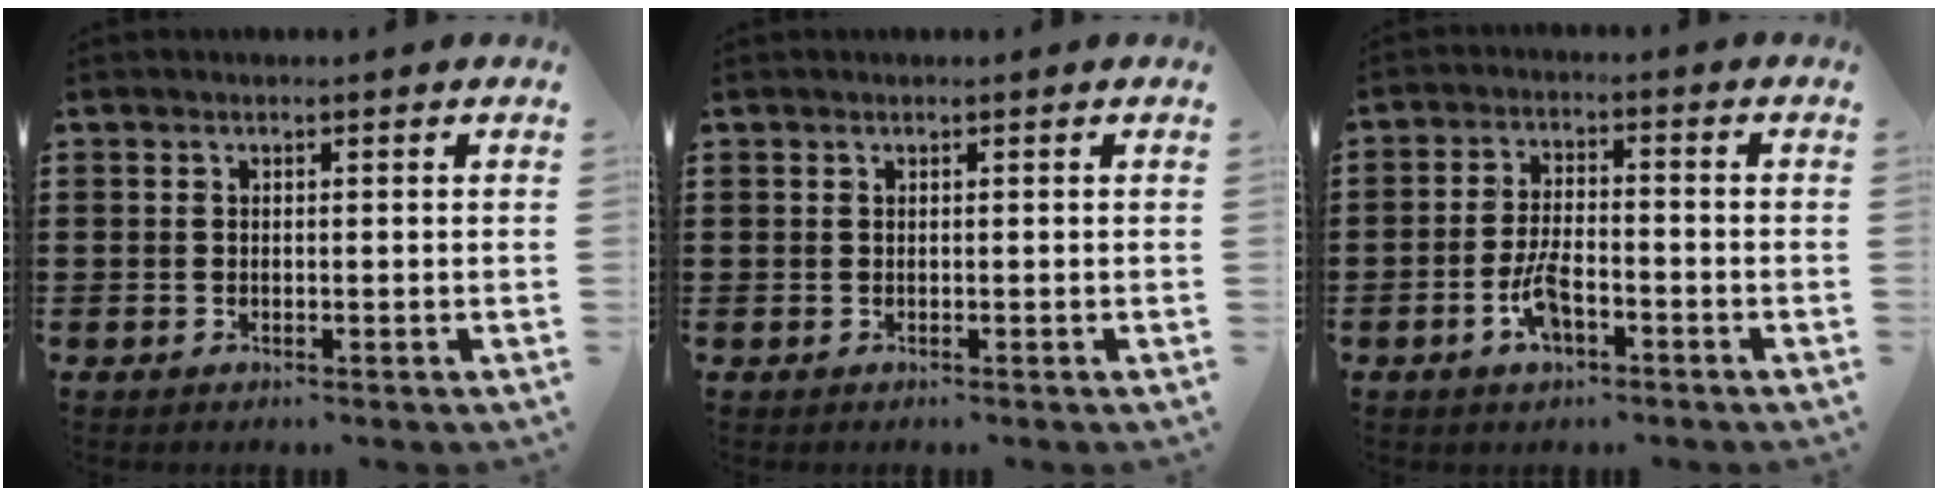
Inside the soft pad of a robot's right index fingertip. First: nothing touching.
{"total": 0.0}
{"total": 5.7, "force": [-2.6, 2.3, 4.5], "torque": [-0.101, 0.003, -0.052]}